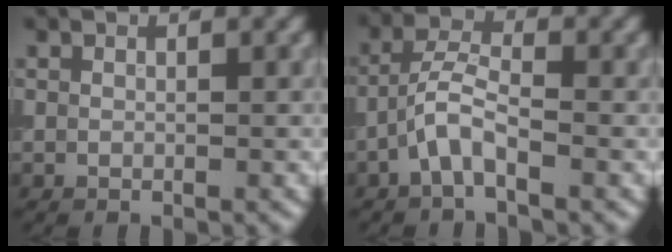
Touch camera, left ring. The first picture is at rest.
{"total": 3.4, "force": [-1.7, 1.1, 2.7], "torque": [-0.056, 0.009, -0.044]}